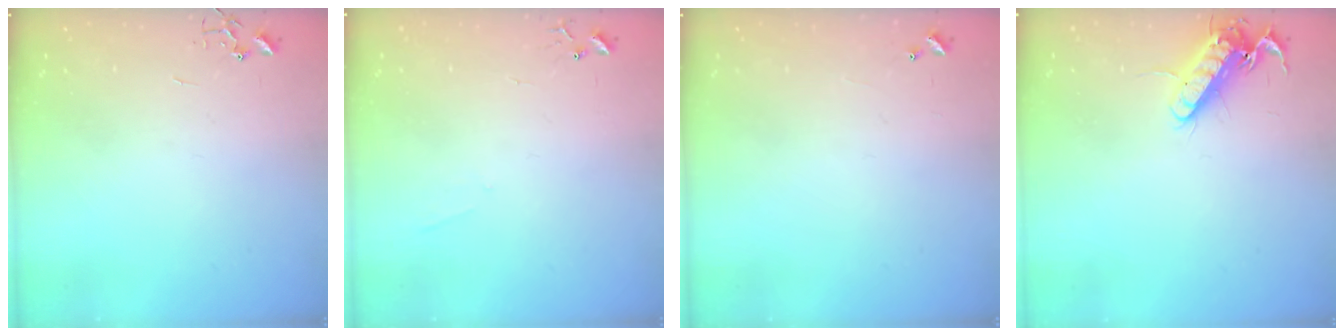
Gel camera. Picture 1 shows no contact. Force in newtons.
{"total": 3.8, "press": 3.7, "slide": 0.6}
{"total": 3.7, "press": 3.6, "slide": 0.4}
{"total": 13.5, "press": 13.3, "slide": 1.9}